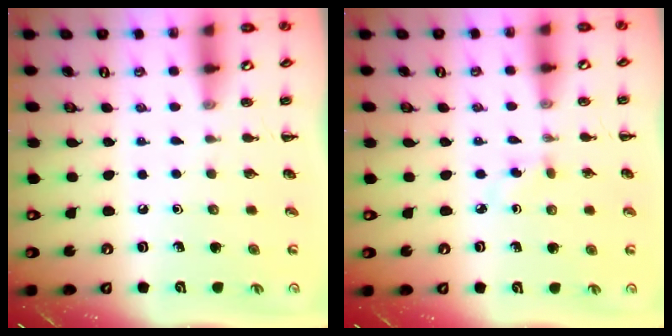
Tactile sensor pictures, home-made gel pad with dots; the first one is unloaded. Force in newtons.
{"total": 3.0, "press": 2.8, "slide": 1.1}